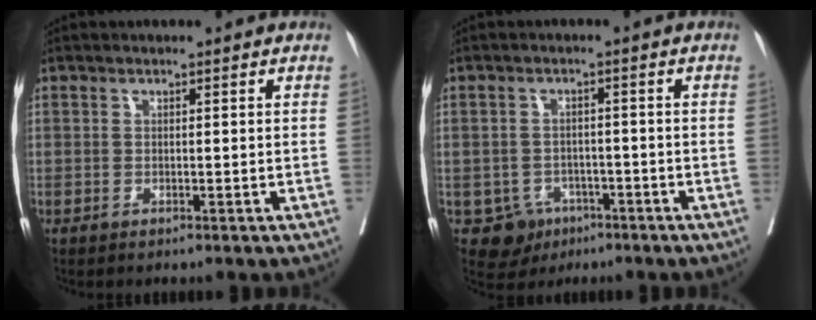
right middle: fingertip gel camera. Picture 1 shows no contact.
{"total": 4.1, "force": [-2.0, 3.5, 0.7], "torque": [-0.005, 0.007, -0.025]}